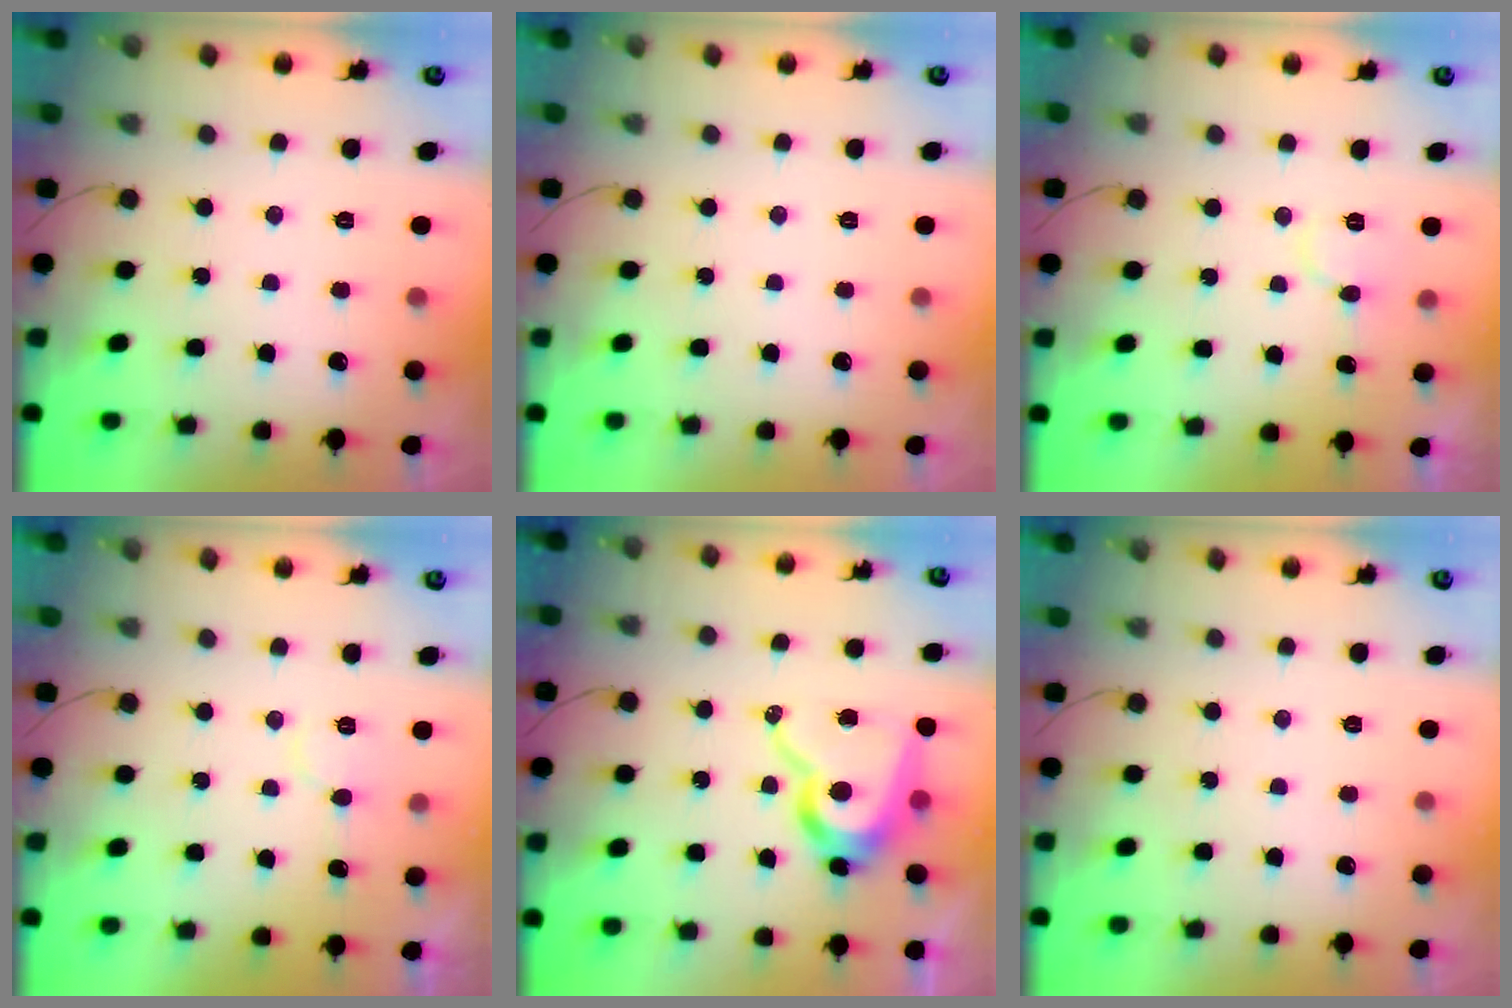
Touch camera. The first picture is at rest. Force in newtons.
{"total": 0.0}
{"total": 6.0, "press": 6.0, "slide": 0.3}
{"total": 6.6, "press": 6.6, "slide": 0.4}
{"total": 14.6, "press": 14.5, "slide": 1.7}
{"total": 0.0}